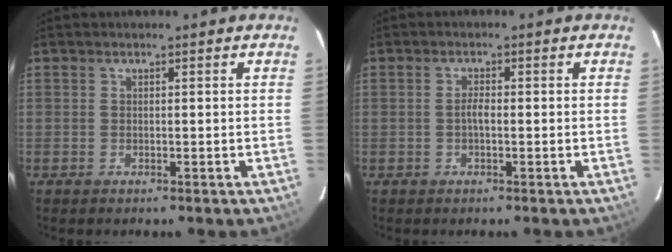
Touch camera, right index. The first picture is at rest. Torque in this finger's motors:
{"motor_torque": [0.08, 0.03, 0.23, 0.05]}